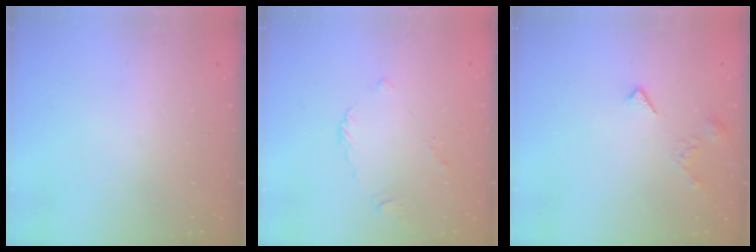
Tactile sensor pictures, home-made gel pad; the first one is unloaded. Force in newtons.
{"total": 2.2, "press": 2.2, "slide": 0.6}
{"total": 3.0, "press": 2.9, "slide": 0.4}